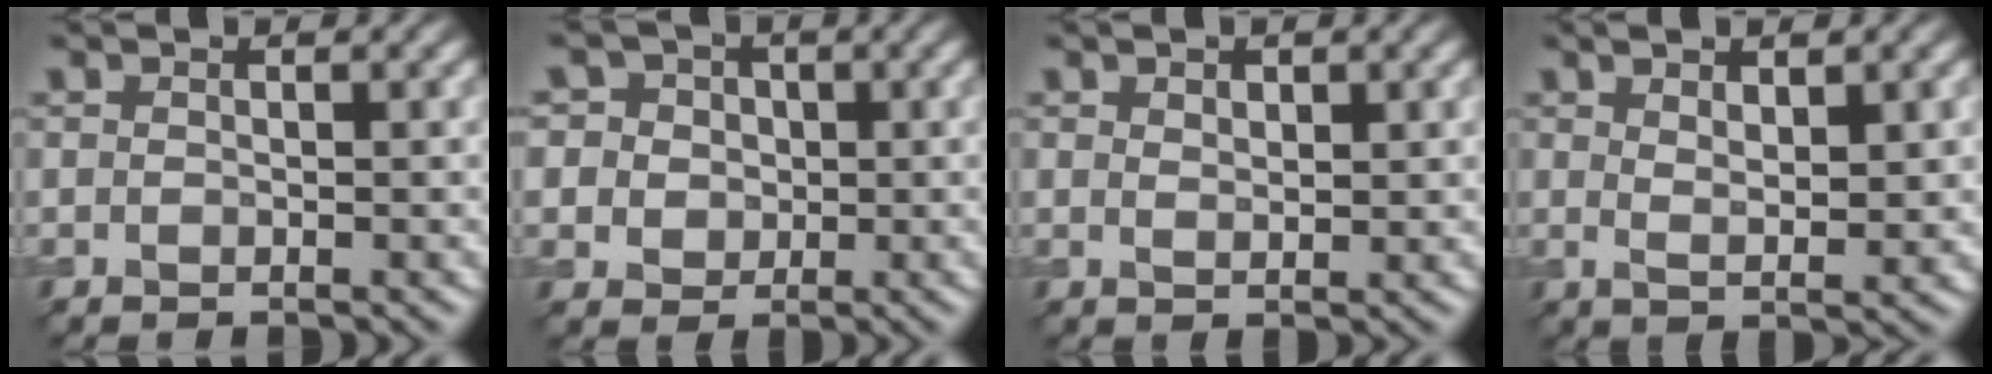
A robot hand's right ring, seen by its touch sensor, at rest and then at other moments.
{"total": 7.8, "force": [2.8, 6.8, 2.8], "torque": [-0.065, 0.031, 0.026]}
{"total": 1.4, "force": [0.8, 0.8, 0.9], "torque": [-0.013, -0.002, 0.016]}
{"total": 3.5, "force": [1.7, 0.9, 2.9], "torque": [-0.051, -0.006, 0.032]}